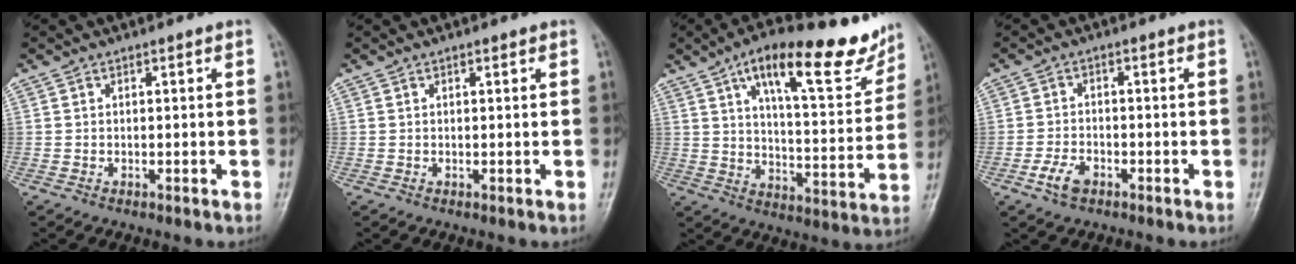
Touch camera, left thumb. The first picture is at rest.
{"total": 0.5, "force": [0.3, 0.2, 0.3], "torque": [-0.006, -0.001, 0.003]}
{"total": 20.6, "force": [12.9, 6.5, 14.7], "torque": [-0.176, -0.047, 0.197]}
{"total": 4.0, "force": [-2.2, 2.3, 2.4], "torque": [-0.047, 0.010, -0.042]}